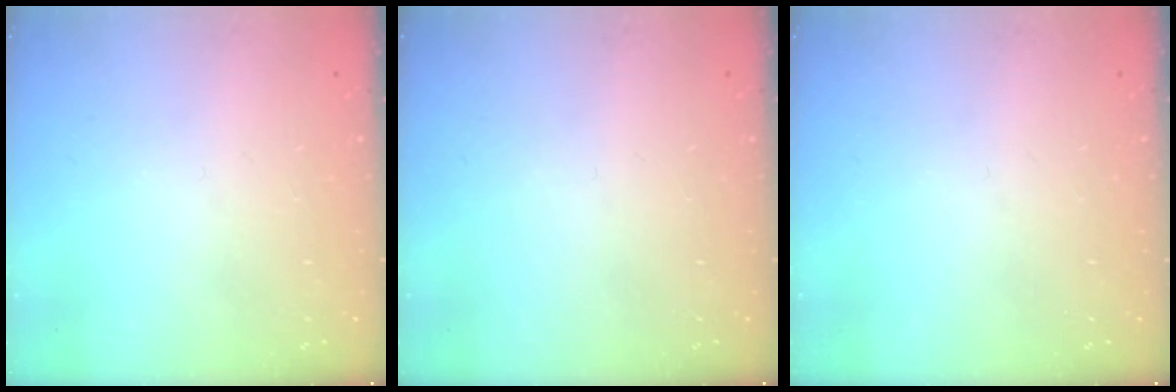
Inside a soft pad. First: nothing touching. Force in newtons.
{"total": 0.0}
{"total": 0.0}